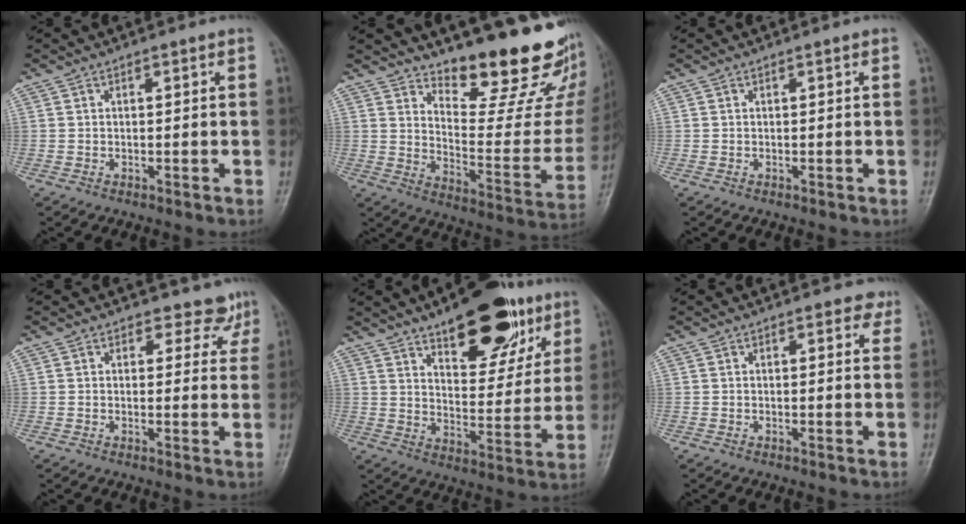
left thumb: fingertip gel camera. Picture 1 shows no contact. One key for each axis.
{"total": 20.2, "fx": 16.5, "fy": 5.3, "fz": 10.4, "tx": -0.103, "ty": -0.142, "tz": 0.230}
{"total": 0.0}
{"total": 4.9, "fx": 4.0, "fy": 2.8, "fz": 0.3, "tx": 0.028, "ty": -0.027, "tz": 0.035}
{"total": 19.8, "fx": 11.7, "fy": 8.7, "fz": 13.4, "tx": -0.138, "ty": -0.054, "tz": 0.177}
{"total": 2.3, "fx": 1.5, "fy": 1.3, "fz": 1.1, "tx": 0.009, "ty": -0.005, "tz": 0.013}